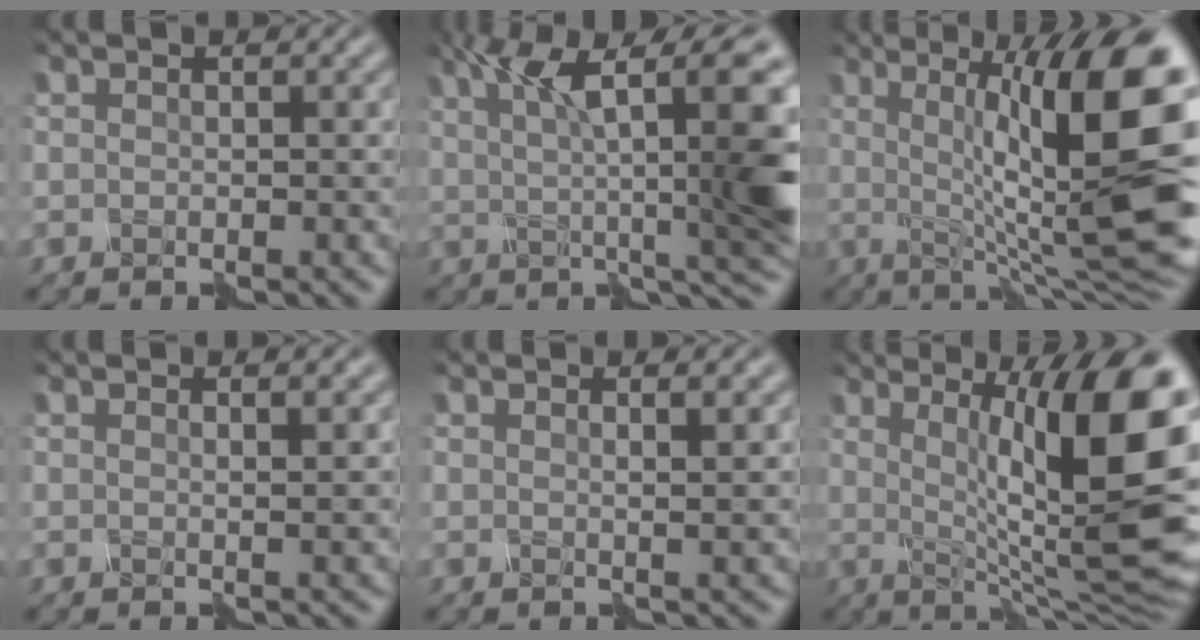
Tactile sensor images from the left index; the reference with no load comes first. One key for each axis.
{"total": 12.3, "fx": 2.8, "fy": 3.2, "fz": 11.5, "tx": -0.169, "ty": 0.012, "tz": 0.046}
{"total": 16.6, "fx": 1.5, "fy": 4.3, "fz": 16.0, "tx": -0.197, "ty": 0.013, "tz": 0.026}
{"total": 1.8, "fx": 1.1, "fy": 0.6, "fz": 1.4, "tx": -0.010, "ty": 0.009, "tz": -0.002}
{"total": 2.2, "fx": 1.3, "fy": 0.7, "fz": 1.7, "tx": -0.014, "ty": 0.010, "tz": 0.001}
{"total": 15.6, "fx": 1.7, "fy": 4.2, "fz": 14.9, "tx": -0.187, "ty": 0.005, "tz": 0.028}